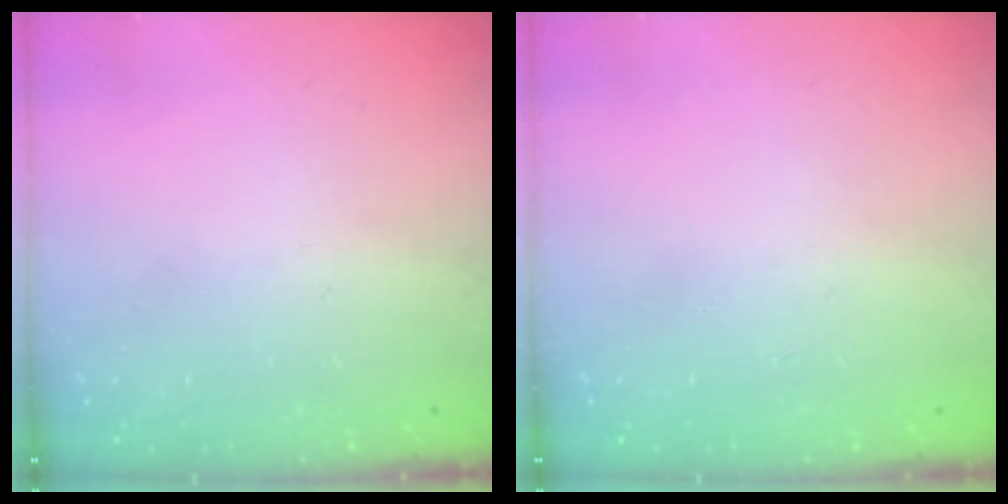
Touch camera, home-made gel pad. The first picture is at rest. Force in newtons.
{"total": 0.0}